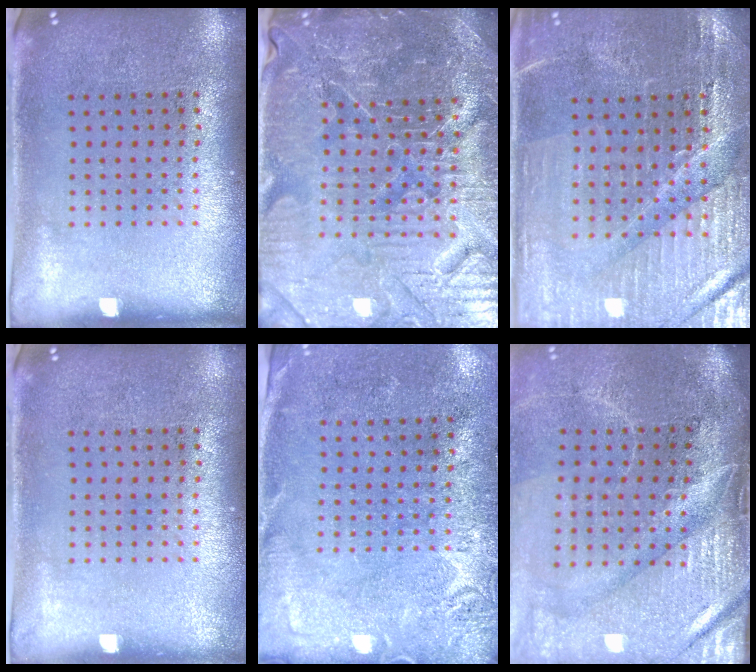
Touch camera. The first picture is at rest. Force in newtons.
{"total": 5.8, "press": 5.3, "slide": 2.1}
{"total": 3.2, "press": 3.2, "slide": 0.5}
{"total": 0.0}
{"total": 2.7, "press": 2.4, "slide": 1.3}
{"total": 4.7, "press": 4.0, "slide": 2.5}